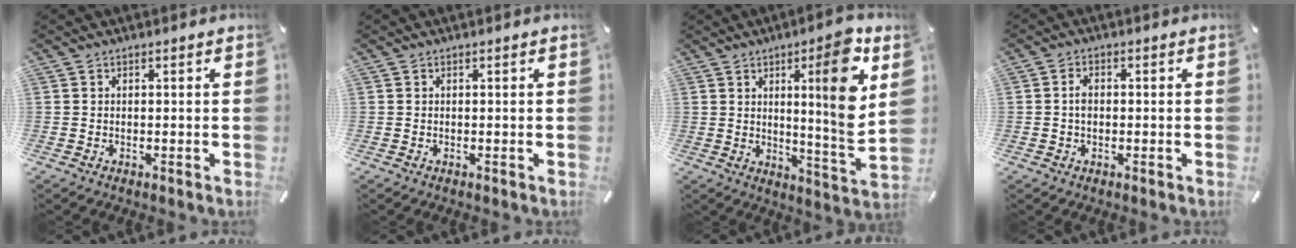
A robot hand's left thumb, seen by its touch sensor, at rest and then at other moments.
{"total": 0.0}
{"total": 16.0, "force": [5.7, 1.6, 14.8], "torque": [-0.211, -0.038, 0.074]}
{"total": 2.6, "force": [-0.1, 1.7, 2.0], "torque": [-0.039, 0.004, -0.002]}